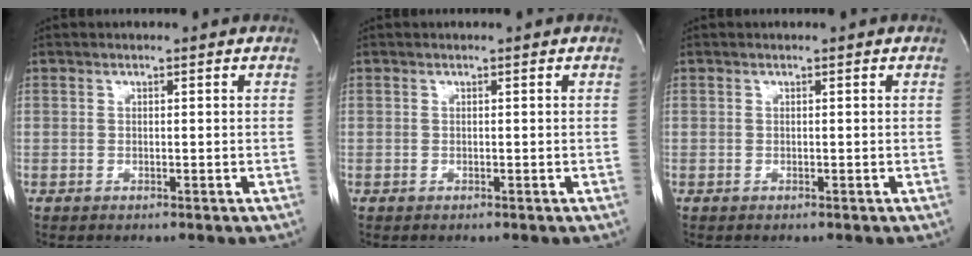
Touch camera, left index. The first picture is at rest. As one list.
[{"total": 0.0}, {"total": 0.0}]